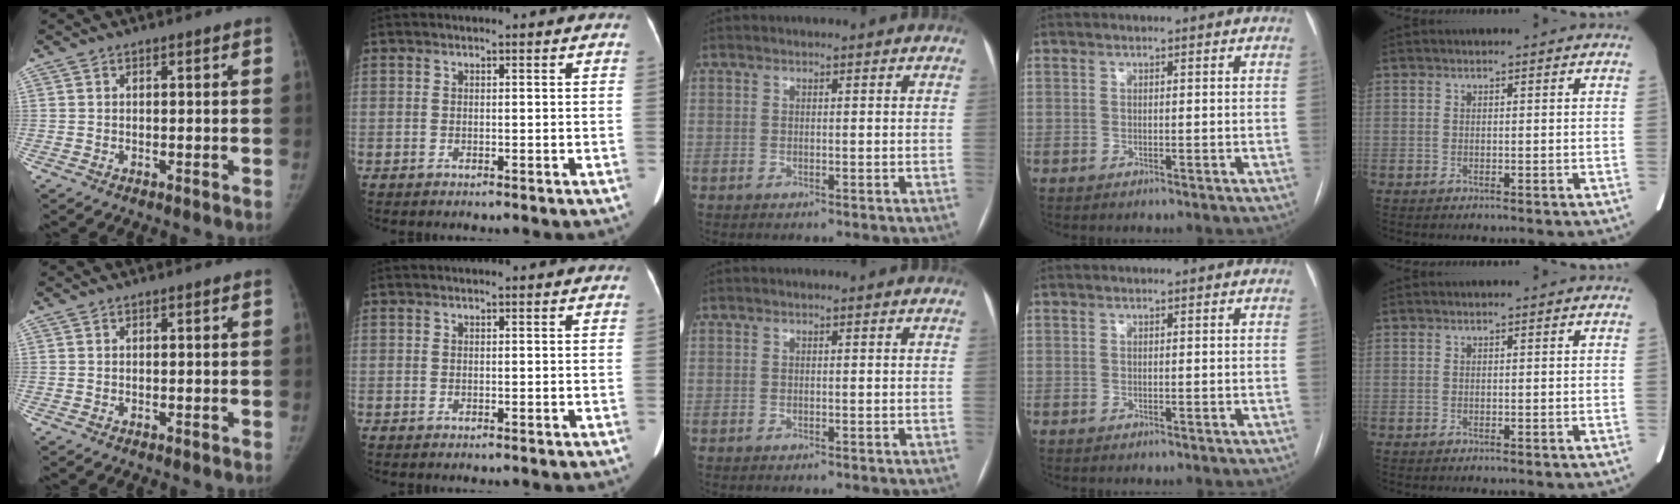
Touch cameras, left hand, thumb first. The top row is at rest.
{}